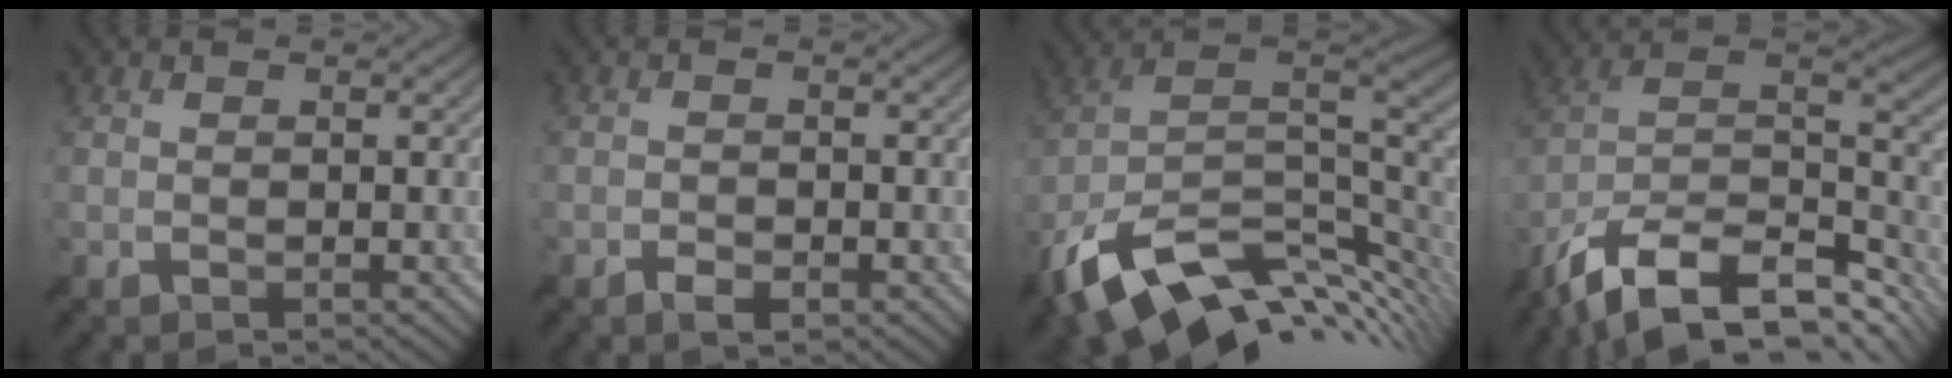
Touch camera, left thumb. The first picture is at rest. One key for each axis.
{"total": 1.8, "fx": -1.3, "fy": 0.6, "fz": 1.1, "tx": -0.015, "ty": -0.003, "tz": -0.023}
{"total": 16.0, "fx": -6.0, "fy": 8.6, "fz": 12.0, "tx": -0.252, "ty": -0.022, "tz": -0.099}
{"total": 16.9, "fx": -11.3, "fy": 7.4, "fz": 10.1, "tx": -0.241, "ty": -0.026, "tz": -0.180}